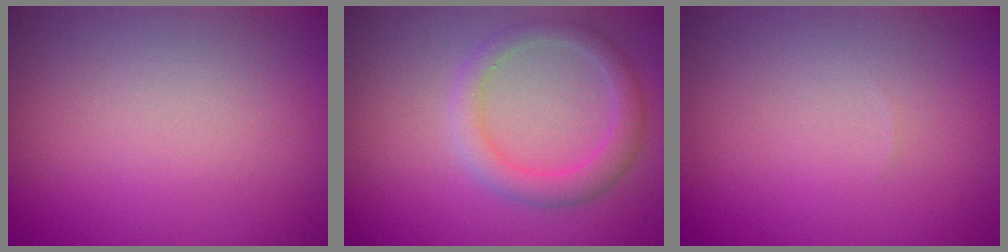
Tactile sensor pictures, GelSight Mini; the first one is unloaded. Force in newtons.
{"total": 2.8, "press": 2.8, "slide": 0.2}
{"total": 0.0}